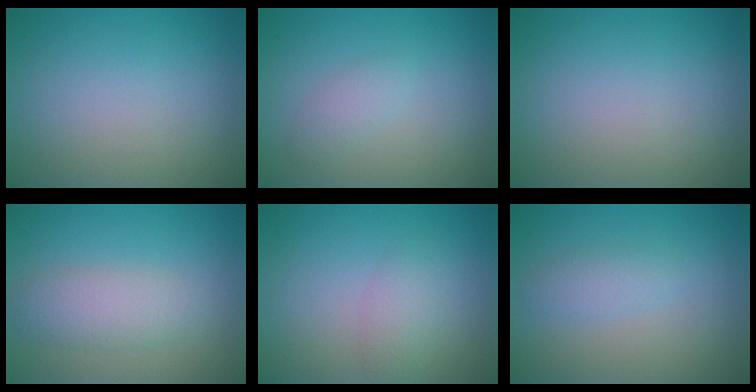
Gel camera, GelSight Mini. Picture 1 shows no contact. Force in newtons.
{"total": 1.4, "press": 1.4, "slide": 0.1}
{"total": 0.0}
{"total": 3.1, "press": 3.1, "slide": 0.1}
{"total": 2.0, "press": 2.0, "slide": 0.1}
{"total": 1.7, "press": 1.7, "slide": 0.1}